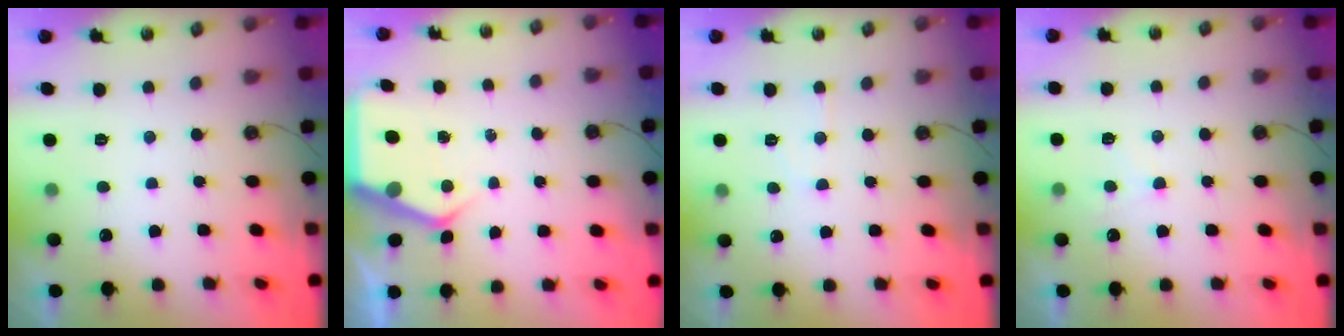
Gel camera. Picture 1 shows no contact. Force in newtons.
{"total": 4.9, "press": 4.9, "slide": 0.4}
{"total": 6.2, "press": 6.2, "slide": 0.7}
{"total": 5.3, "press": 5.3, "slide": 0.6}